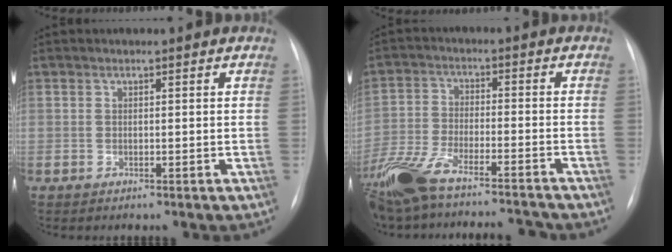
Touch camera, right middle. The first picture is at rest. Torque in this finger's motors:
{"motor_torque": [1.03, -0.98, 0.37, 0.18]}